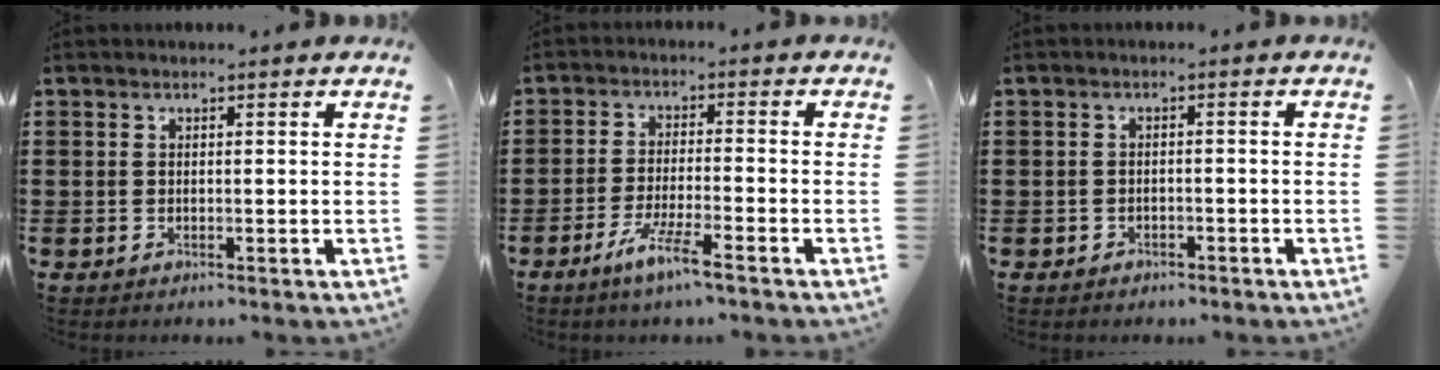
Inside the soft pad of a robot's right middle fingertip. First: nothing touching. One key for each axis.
{"total": 5.5, "fx": -3.9, "fy": 0.1, "fz": 3.8, "tx": -0.082, "ty": -0.011, "tz": -0.073}
{"total": 1.1, "fx": -1.0, "fy": 0.6, "fz": 0.0, "tx": -0.004, "ty": 0.002, "tz": -0.023}